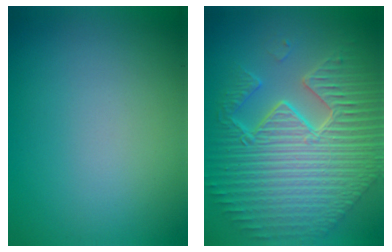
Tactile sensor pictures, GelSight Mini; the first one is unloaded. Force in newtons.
{"total": 11.6, "press": 7.4, "slide": 8.9}